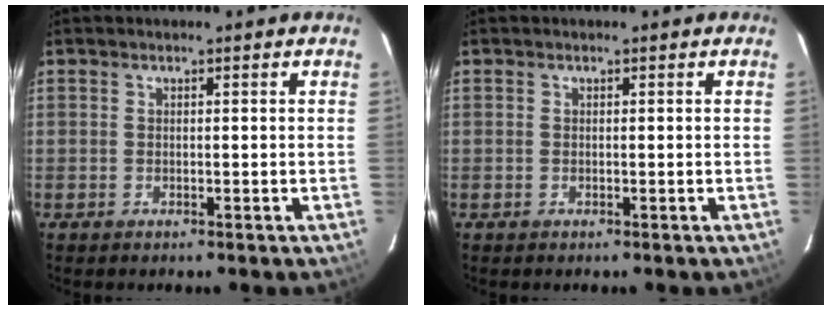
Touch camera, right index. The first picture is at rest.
{"total": 0.0}